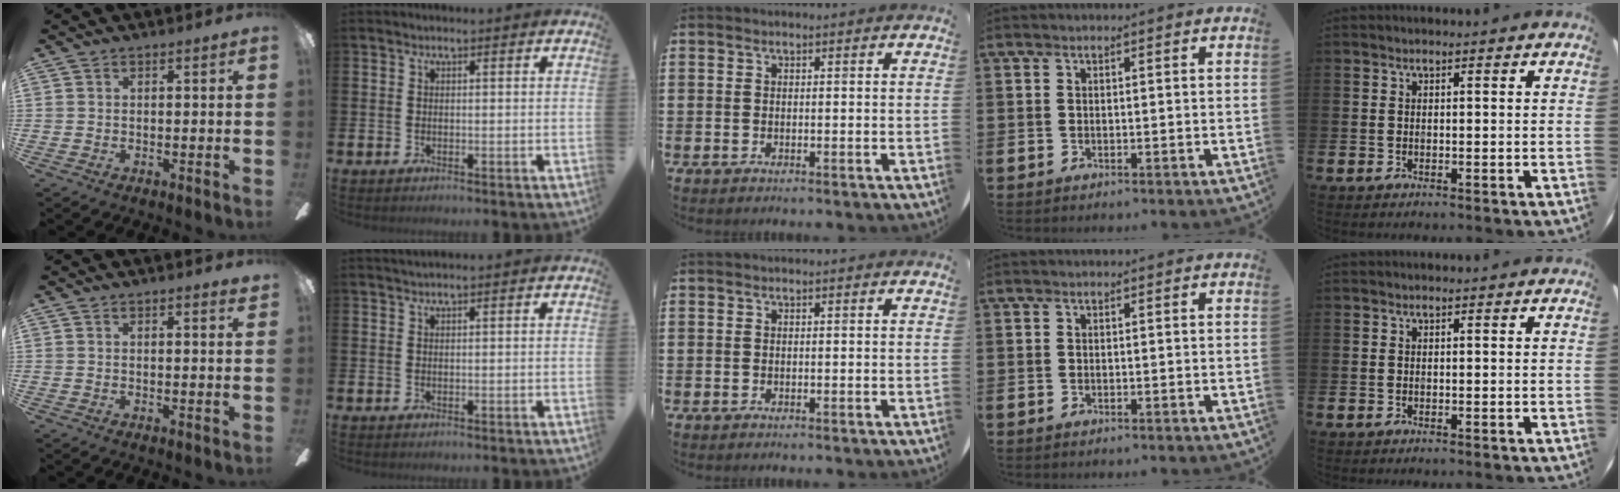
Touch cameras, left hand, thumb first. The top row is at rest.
{"thumb": {"total": 1.2, "force": [1.1, -0.2, 0.5], "torque": [-0.004, -0.004, 0.017]}, "index": {"total": 0.7, "force": [0.6, -0.1, 0.2], "torque": [-0.002, 0.001, 0.011]}}